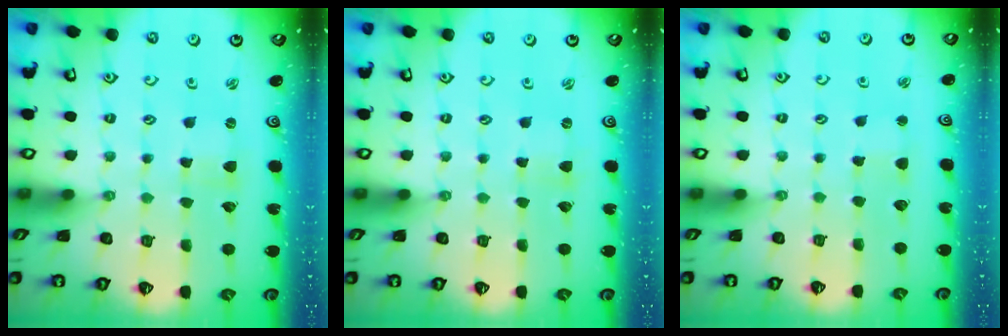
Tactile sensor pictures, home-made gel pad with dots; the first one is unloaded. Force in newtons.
{"total": 0.0}
{"total": 1.8, "press": 1.7, "slide": 0.3}